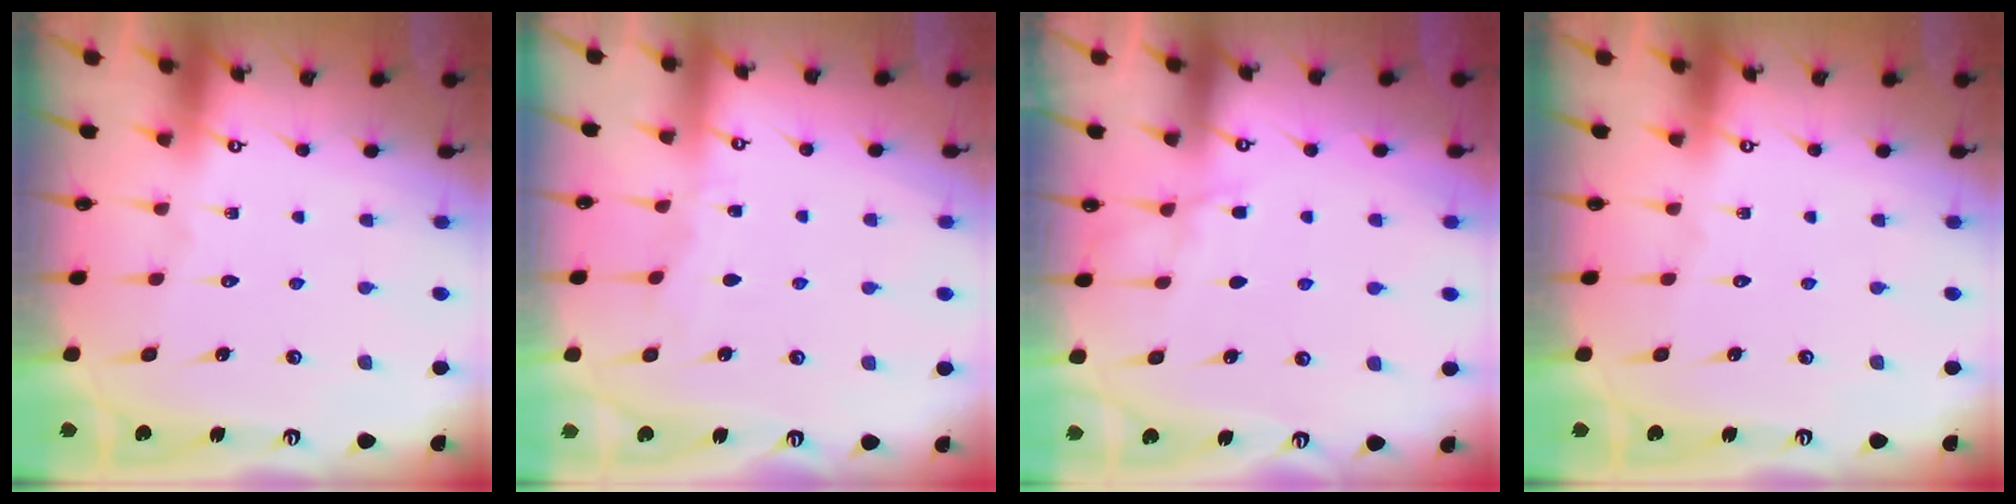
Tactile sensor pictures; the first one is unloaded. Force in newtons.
{"total": 2.6, "press": 2.6, "slide": 0.1}
{"total": 4.0, "press": 4.0, "slide": 0.5}
{"total": 0.0}